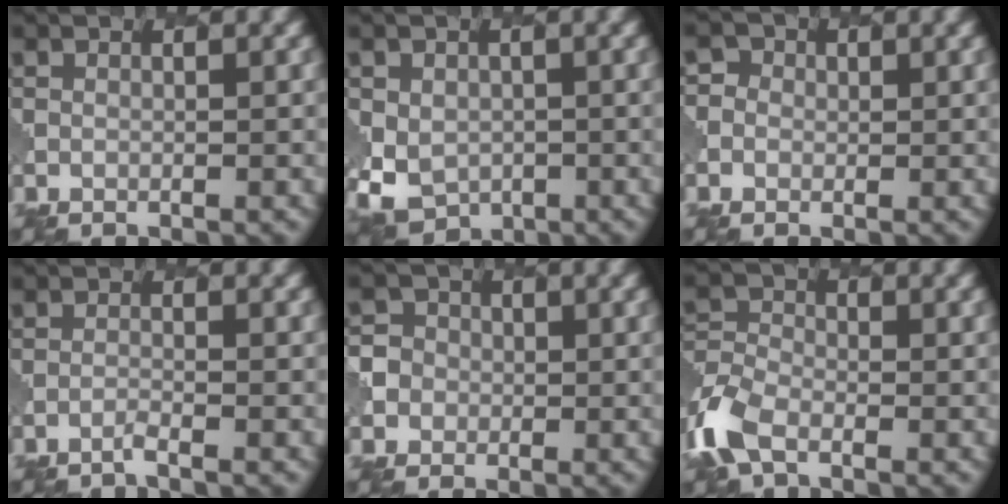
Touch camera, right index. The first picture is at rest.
{"total": 5.7, "force": [-0.9, 5.0, 2.7], "torque": [-0.055, -0.015, -0.006]}
{"total": 2.9, "force": [-0.1, 2.9, 0.5], "torque": [0.010, 0.014, -0.029]}
{"total": 0.6, "force": [-0.6, 0.0, 0.2], "torque": [-0.001, 0.001, -0.019]}
{"total": 3.8, "force": [-0.4, 3.7, 0.5], "torque": [0.004, 0.013, -0.027]}
{"total": 4.9, "force": [-2.8, 3.0, 2.8], "torque": [-0.075, -0.004, -0.066]}